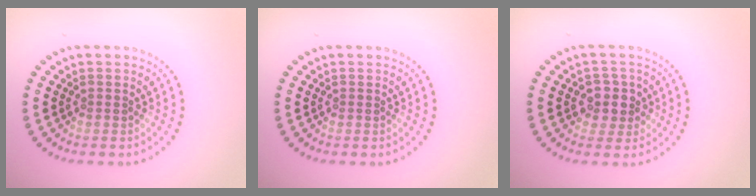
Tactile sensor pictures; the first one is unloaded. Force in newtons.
{"total": 0.0}
{"total": 2.6, "press": 2.3, "slide": 1.1}